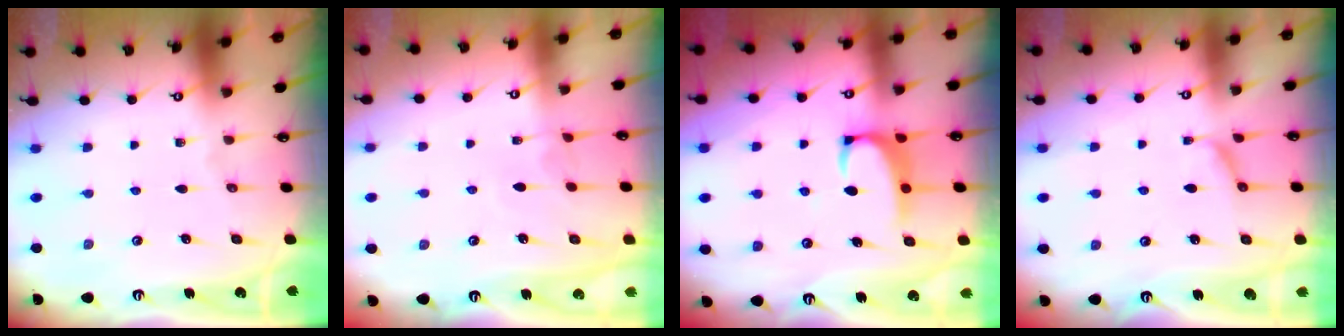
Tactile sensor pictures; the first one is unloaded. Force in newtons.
{"total": 2.5, "press": 2.4, "slide": 0.3}
{"total": 2.4, "press": 2.3, "slide": 0.7}
{"total": 1.8, "press": 1.7, "slide": 0.6}